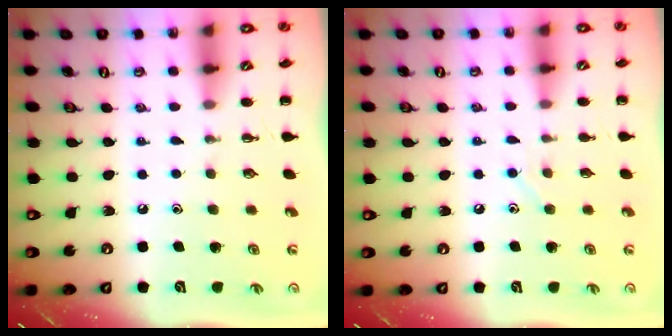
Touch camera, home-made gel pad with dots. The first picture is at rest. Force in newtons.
{"total": 5.5, "press": 5.3, "slide": 1.4}